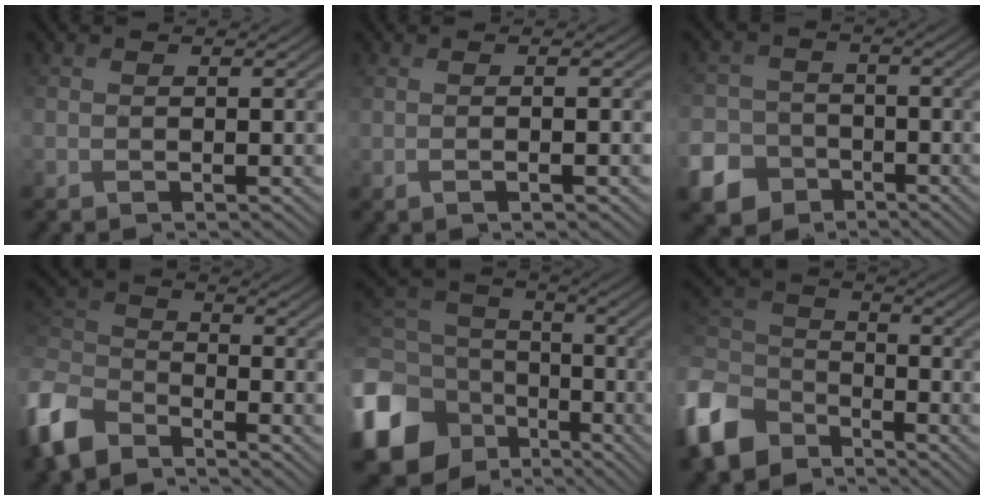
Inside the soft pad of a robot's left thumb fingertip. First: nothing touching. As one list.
[{"total": 2.8, "force": [-0.1, 0.7, 2.7], "torque": [-0.037, 0.003, -0.009]}, {"total": 6.6, "force": [-3.9, 4.9, 1.9], "torque": [-0.060, -0.016, -0.080]}, {"total": 8.5, "force": [-6.5, 3.9, 3.9], "torque": [-0.110, -0.012, -0.152]}, {"total": 15.5, "force": [-6.8, 12.0, 7.1], "torque": [-0.246, -0.037, -0.121]}, {"total": 10.6, "force": [-6.8, 6.7, 4.5], "torque": [-0.135, -0.013, -0.151]}]